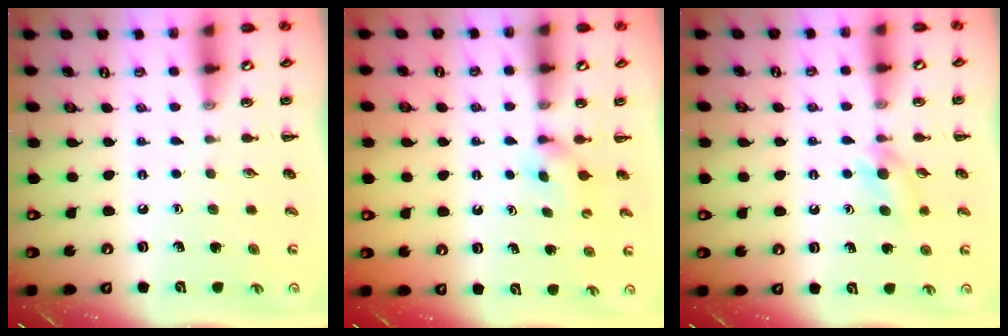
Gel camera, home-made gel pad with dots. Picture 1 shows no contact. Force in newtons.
{"total": 3.0, "press": 2.8, "slide": 0.9}
{"total": 5.5, "press": 5.0, "slide": 2.2}